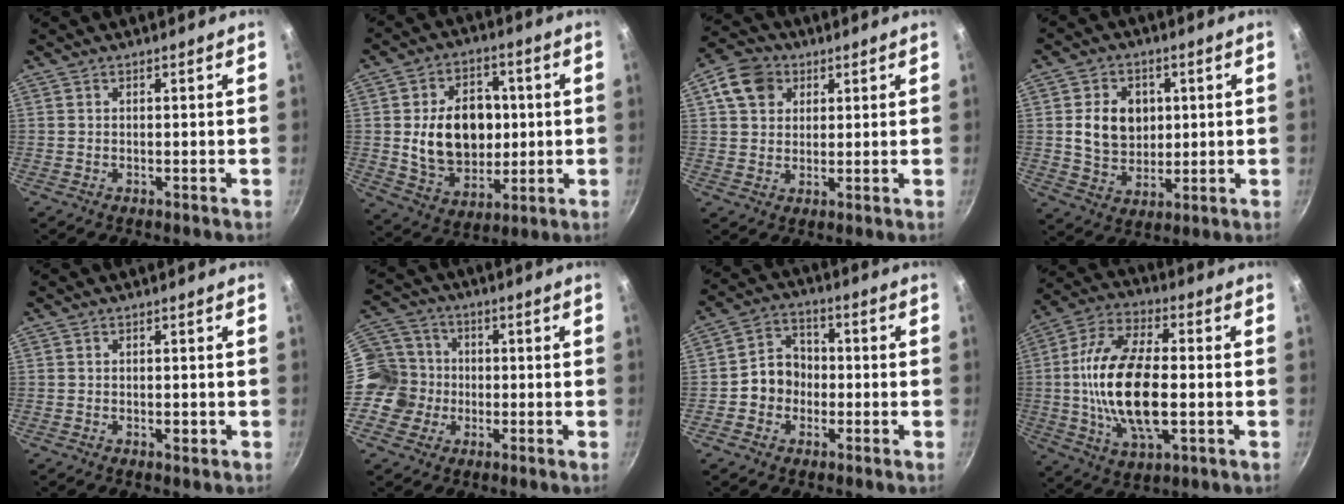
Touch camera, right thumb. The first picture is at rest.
{"total": 16.6, "force": [0.9, 12.3, 11.1], "torque": [-0.141, 0.005, 0.025]}
{"total": 8.2, "force": [3.1, 6.6, 3.7], "torque": [-0.039, 0.004, 0.045]}
{"total": 10.4, "force": [1.6, 8.2, 6.1], "torque": [-0.076, -0.007, 0.032]}
{"total": 1.3, "force": [-0.3, 0.7, 1.0], "torque": [-0.014, 0.001, -0.006]}
{"total": 9.8, "force": [-1.6, 9.2, 3.1], "torque": [-0.025, 0.025, -0.050]}
{"total": 7.7, "force": [-1.4, 6.8, 3.6], "torque": [-0.018, 0.026, -0.035]}
{"total": 19.1, "force": [-1.1, 9.1, 16.7], "torque": [-0.319, 0.015, -0.027]}